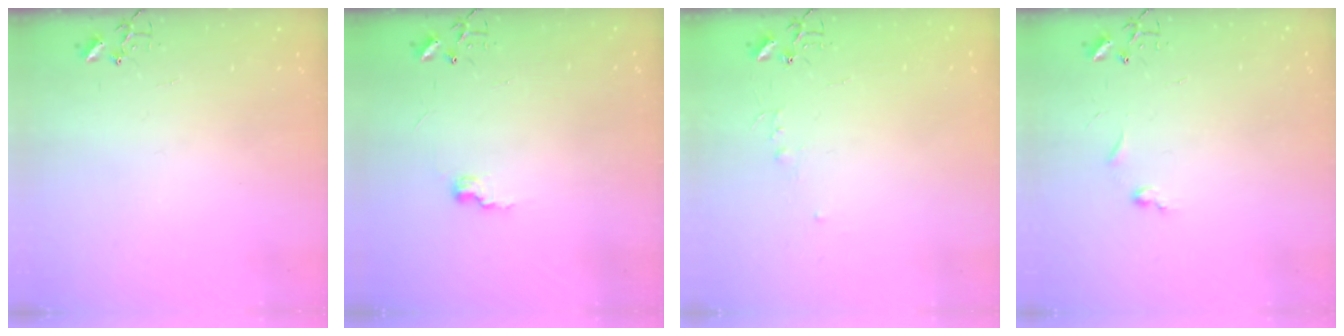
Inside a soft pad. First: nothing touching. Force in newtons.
{"total": 7.0, "press": 7.0, "slide": 0.6}
{"total": 3.9, "press": 3.9, "slide": 0.4}
{"total": 4.4, "press": 4.3, "slide": 0.6}